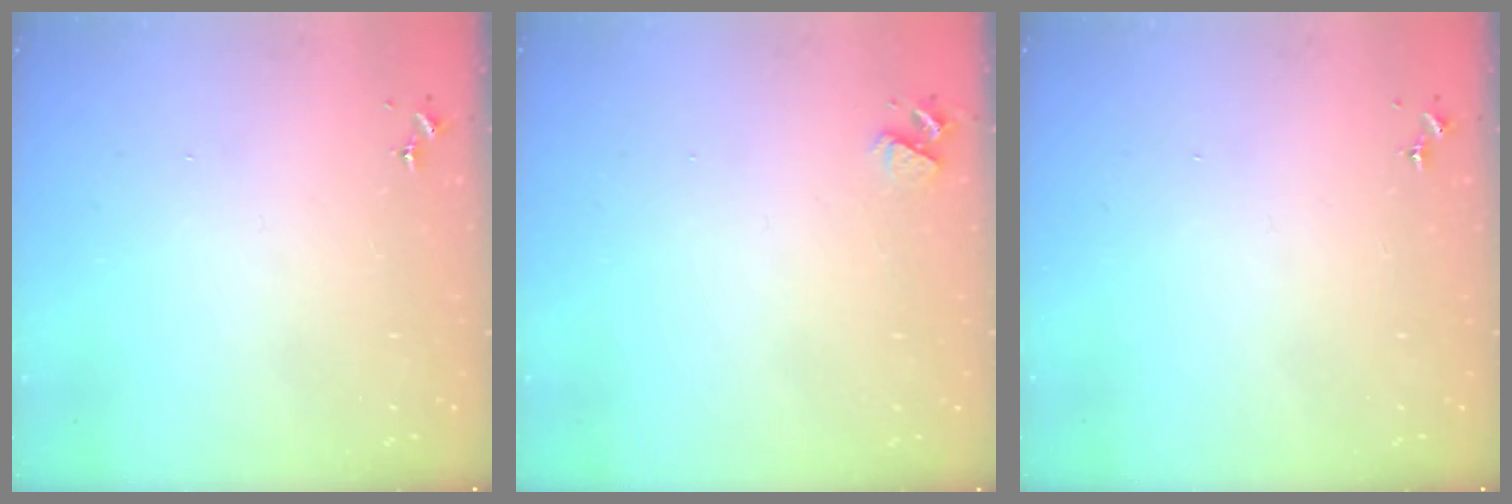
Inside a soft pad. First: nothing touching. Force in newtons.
{"total": 4.1, "press": 4.0, "slide": 0.6}
{"total": 0.0}